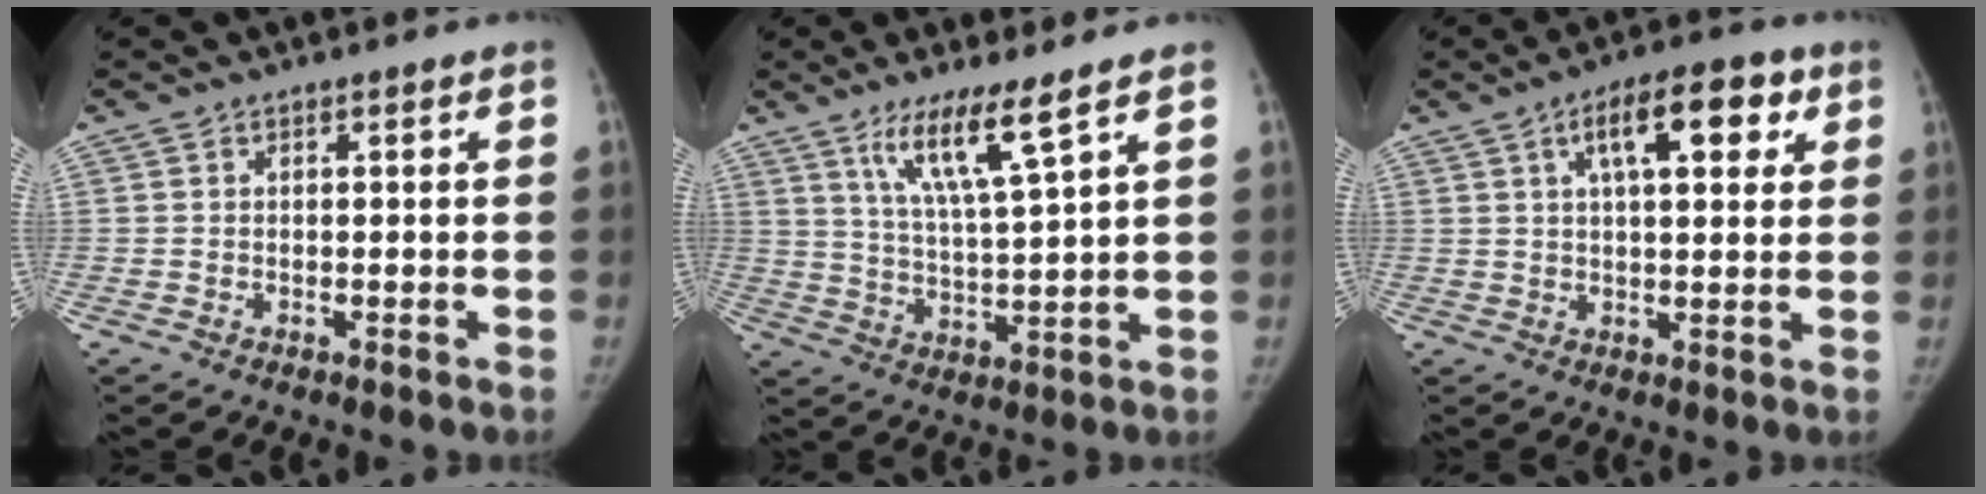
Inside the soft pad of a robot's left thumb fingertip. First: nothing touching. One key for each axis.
{"total": 9.5, "fx": 6.0, "fy": 0.4, "fz": 7.4, "tx": -0.139, "ty": -0.037, "tz": 0.117}
{"total": 11.5, "fx": 4.7, "fy": 4.7, "fz": 9.4, "tx": -0.113, "ty": 0.005, "tz": 0.067}